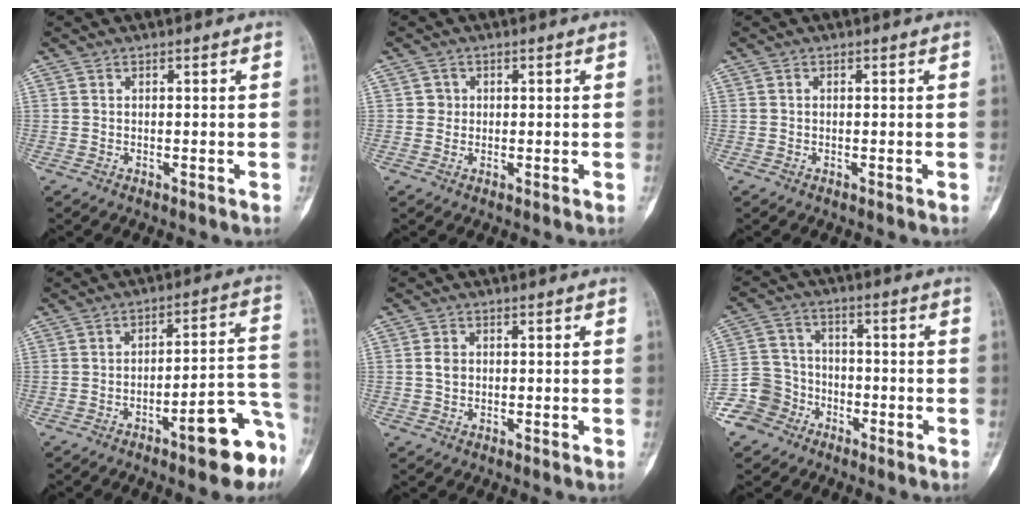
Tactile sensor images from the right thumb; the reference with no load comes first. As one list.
[{"total": 1.7, "force": [0.2, 1.6, 0.2], "torque": [0.007, 0.004, 0.000]}, {"total": 0.0}, {"total": 12.9, "force": [-7.0, 3.3, 10.4], "torque": [-0.109, 0.062, -0.094]}, {"total": 2.0, "force": [0.1, 1.6, 1.3], "torque": [-0.020, 0.003, -0.001]}, {"total": 9.0, "force": [-5.5, 7.1, 1.1], "torque": [0.001, 0.041, -0.111]}]